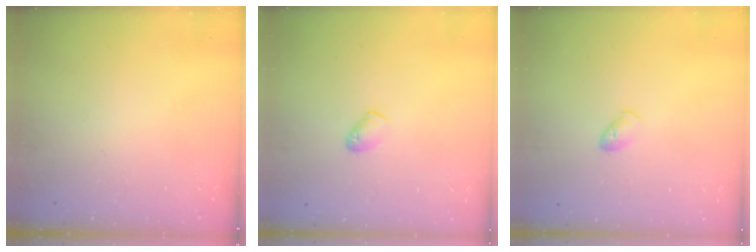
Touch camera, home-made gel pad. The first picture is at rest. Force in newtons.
{"total": 5.6, "press": 5.5, "slide": 0.9}
{"total": 4.2, "press": 4.1, "slide": 0.8}